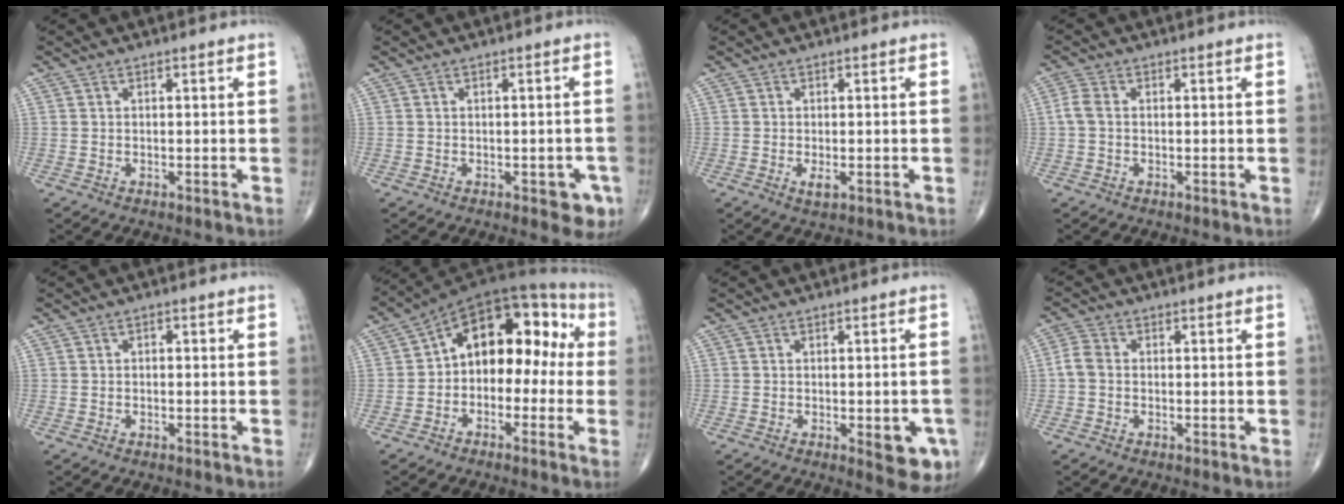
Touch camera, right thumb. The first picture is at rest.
{"total": 4.3, "force": [-1.8, 2.1, 3.3], "torque": [-0.013, 0.005, -0.018]}
{"total": 1.8, "force": [-0.5, 0.7, 1.6], "torque": [-0.028, -0.003, -0.007]}
{"total": 2.5, "force": [-0.2, 1.6, 1.9], "torque": [-0.044, 0.004, -0.009]}
{"total": 0.9, "force": [-0.1, 0.6, 0.7], "torque": [-0.005, 0.005, -0.004]}
{"total": 15.1, "force": [-0.1, 9.8, 11.5], "torque": [-0.118, 0.060, -0.019]}
{"total": 6.6, "force": [-2.1, 2.6, 5.7], "torque": [-0.049, -0.005, -0.019]}
{"total": 3.0, "force": [-0.4, 2.2, 2.0], "torque": [-0.040, 0.007, -0.017]}